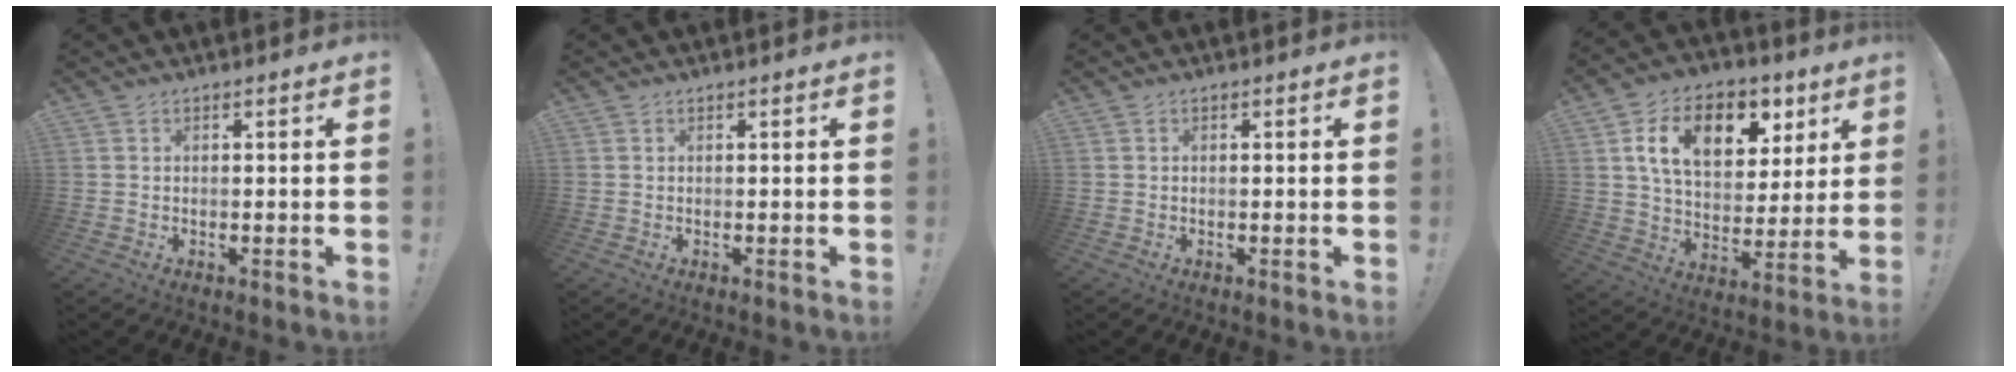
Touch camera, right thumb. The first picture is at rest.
{"total": 0.0}
{"total": 0.0}
{"total": 16.8, "force": [7.3, 10.9, 10.4], "torque": [-0.153, -0.028, 0.128]}